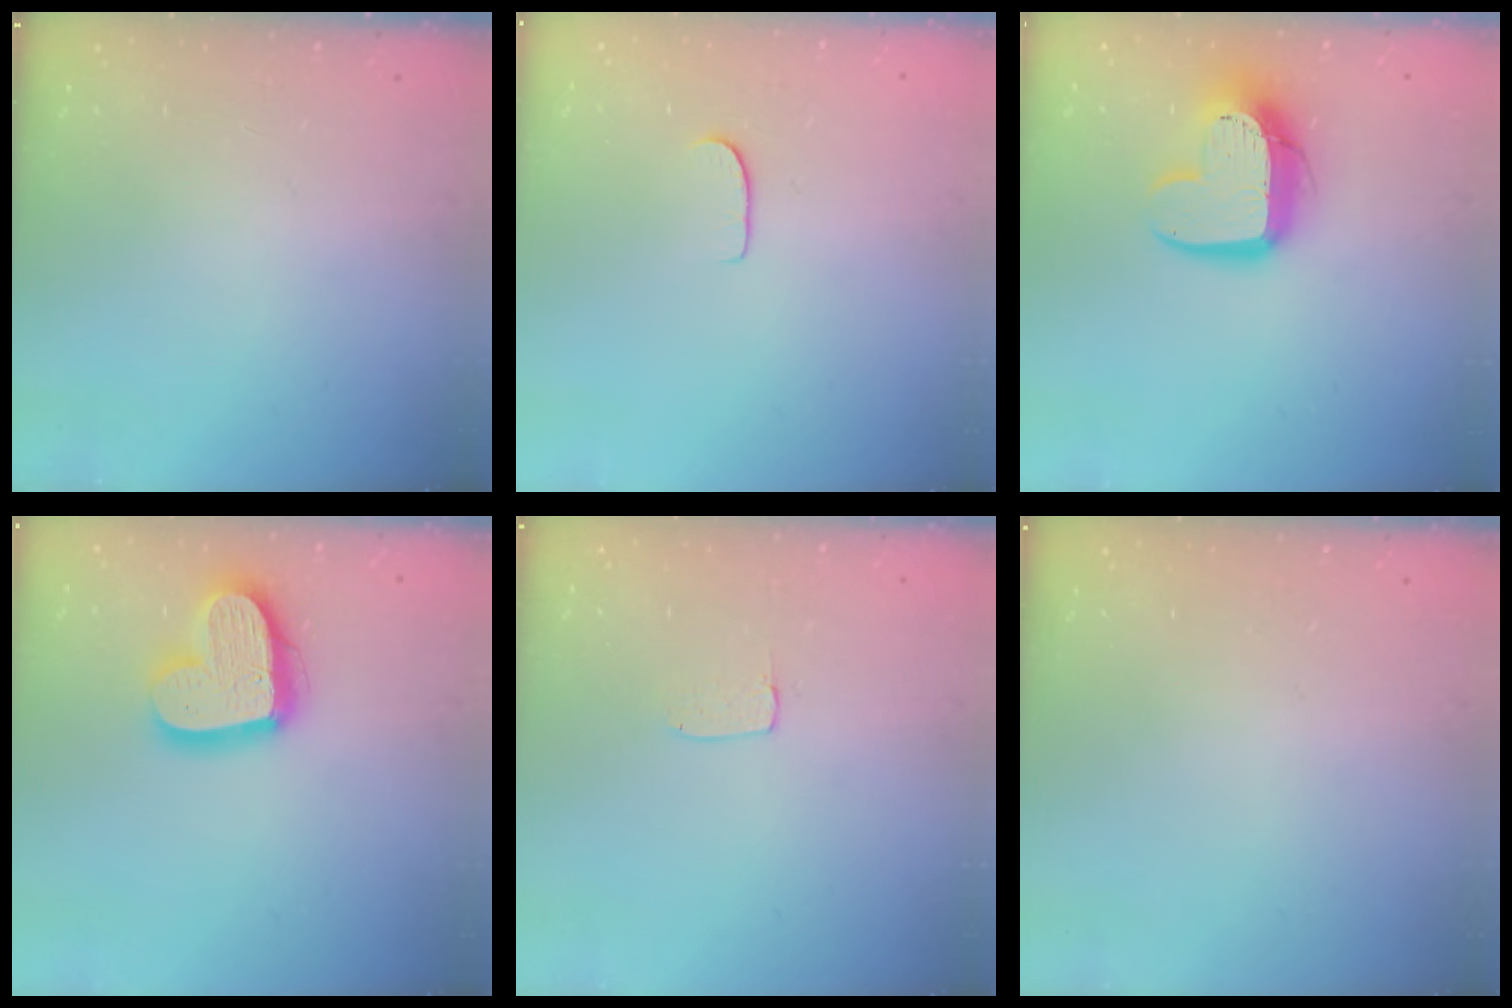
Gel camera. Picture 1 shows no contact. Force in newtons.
{"total": 5.2, "press": 5.2, "slide": 0.4}
{"total": 14.4, "press": 14.3, "slide": 1.2}
{"total": 18.3, "press": 18.3, "slide": 1.6}
{"total": 3.2, "press": 3.2, "slide": 0.1}
{"total": 0.0}